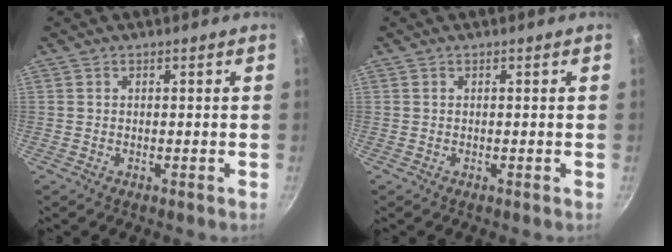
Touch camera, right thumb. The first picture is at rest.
{"total": 0.0}